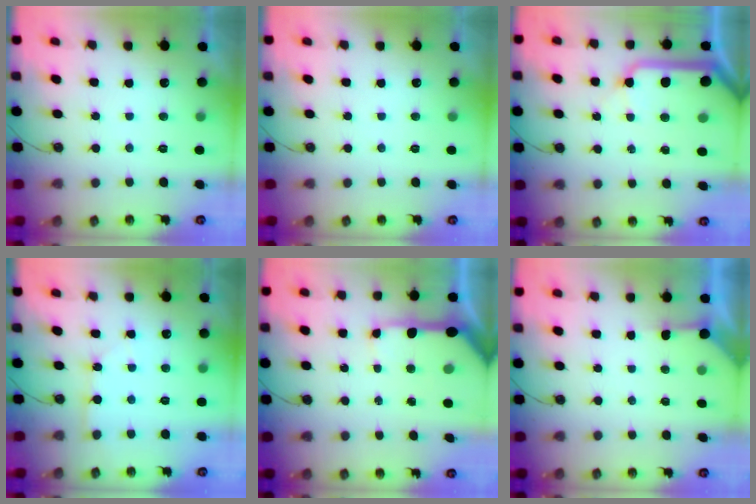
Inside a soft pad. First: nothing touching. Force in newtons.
{"total": 0.0}
{"total": 13.9, "press": 13.8, "slide": 1.9}
{"total": 3.8, "press": 3.7, "slide": 0.5}
{"total": 12.3, "press": 12.2, "slide": 1.3}
{"total": 2.8, "press": 2.8, "slide": 0.4}